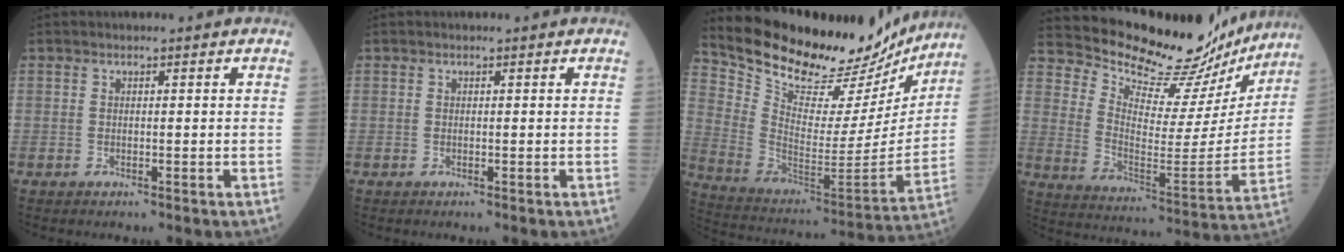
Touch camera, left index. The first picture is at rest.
{"total": 0.0}
{"total": 24.2, "force": [21.9, 6.8, 7.8], "torque": [-0.135, -0.043, 0.325]}
{"total": 20.8, "force": [19.5, 5.4, 4.8], "torque": [-0.076, -0.054, 0.264]}